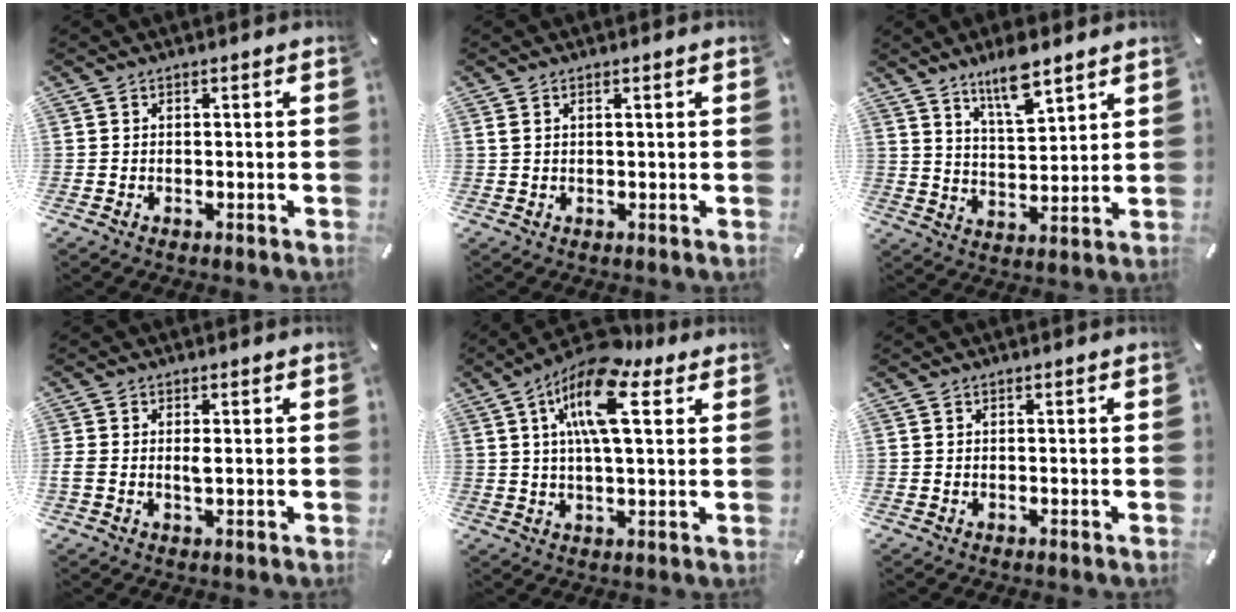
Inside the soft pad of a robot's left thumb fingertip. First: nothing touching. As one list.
[{"total": 1.0, "force": [0.4, 0.3, 0.9], "torque": [-0.019, 0.002, 0.007]}, {"total": 9.4, "force": [7.5, 2.6, 5.1], "torque": [-0.087, -0.039, 0.131]}, {"total": 2.2, "force": [0.0, 0.9, 2.0], "torque": [-0.040, 0.000, -0.001]}, {"total": 15.2, "force": [6.8, 5.9, 12.2], "torque": [-0.222, -0.019, 0.112]}, {"total": 0.0}]